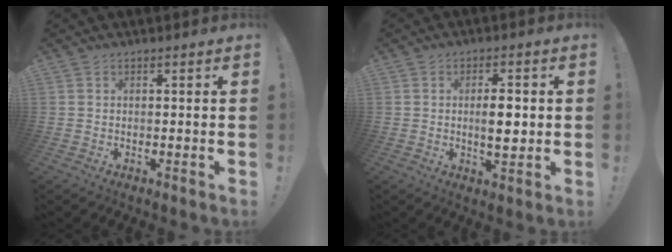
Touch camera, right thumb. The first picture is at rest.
{"total": 6.5, "force": [-0.1, 2.6, 5.9], "torque": [-0.089, -0.003, -0.010]}